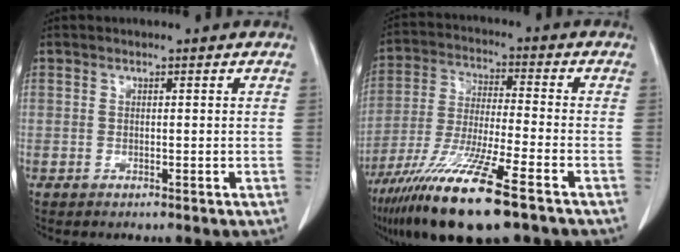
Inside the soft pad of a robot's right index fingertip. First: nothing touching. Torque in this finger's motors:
{"motor_torque": [2.09, -0.05, 1.05, 0.21]}